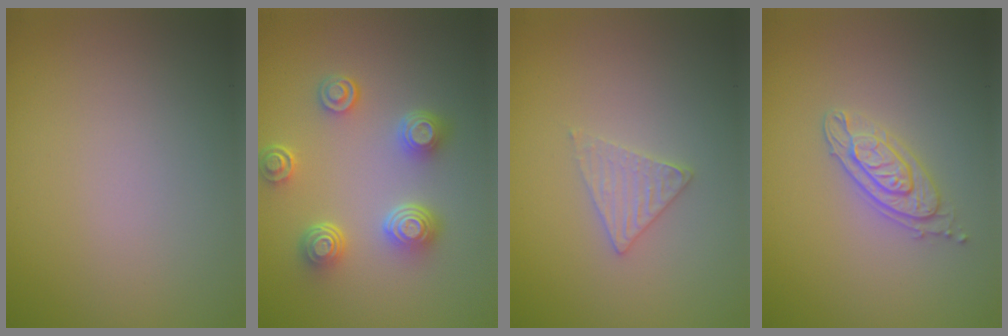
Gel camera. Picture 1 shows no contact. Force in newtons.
{"total": 4.4, "press": 3.4, "slide": 2.7}
{"total": 1.8, "press": 1.8, "slide": 0.3}
{"total": 2.6, "press": 2.4, "slide": 1.0}